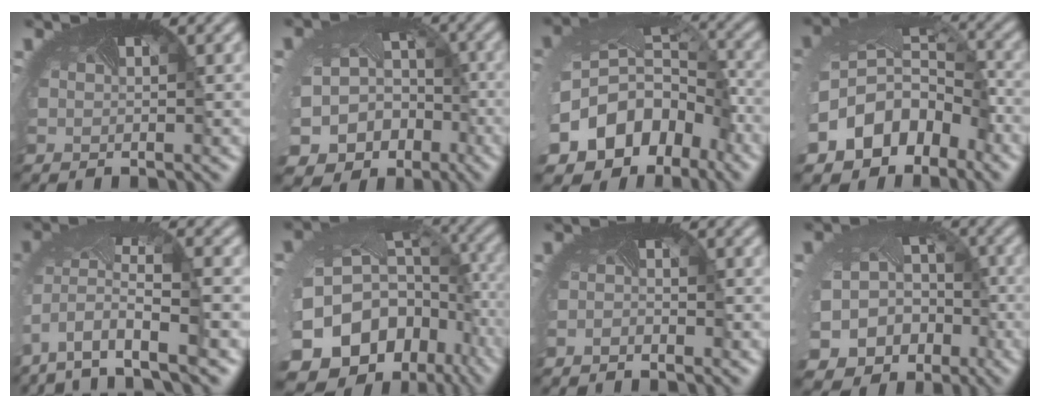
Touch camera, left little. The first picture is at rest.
{"total": 14.9, "force": [-7.9, 11.9, 4.2], "torque": [-0.097, -0.077, -0.103]}
{"total": 15.6, "force": [-8.3, 11.8, 6.0], "torque": [-0.144, -0.045, -0.117]}
{"total": 11.4, "force": [-5.8, 8.4, 5.0], "torque": [-0.116, -0.028, -0.097]}
{"total": 8.1, "force": [-3.5, 3.5, 6.4], "torque": [-0.155, -0.016, -0.059]}
{"total": 18.4, "force": [-9.7, 13.0, 8.5], "torque": [-0.197, -0.050, -0.100]}
{"total": 0.8, "force": [-0.8, -0.1, -0.2], "torque": [-0.014, -0.007, -0.018]}
{"total": 13.1, "force": [-6.9, 10.6, 3.7], "torque": [-0.083, -0.072, -0.093]}